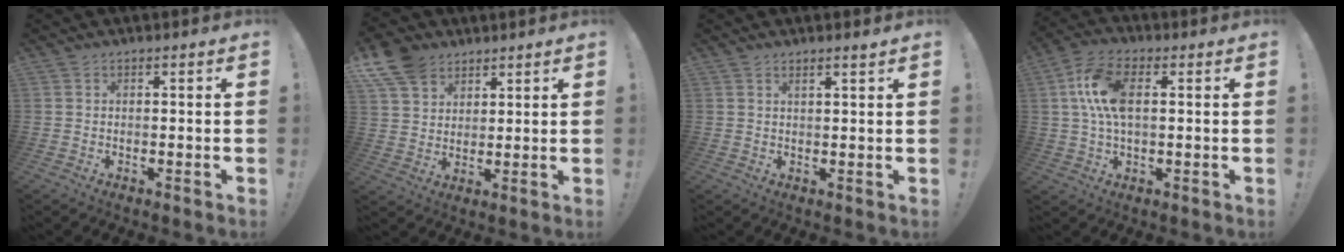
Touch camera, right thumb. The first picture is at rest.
{"total": 10.1, "force": [6.7, 6.6, 3.6], "torque": [-0.066, -0.036, 0.134]}
{"total": 1.8, "force": [1.4, -0.1, 1.1], "torque": [-0.015, -0.010, 0.022]}
{"total": 11.8, "force": [2.0, 6.4, 9.8], "torque": [-0.203, 0.004, 0.037]}